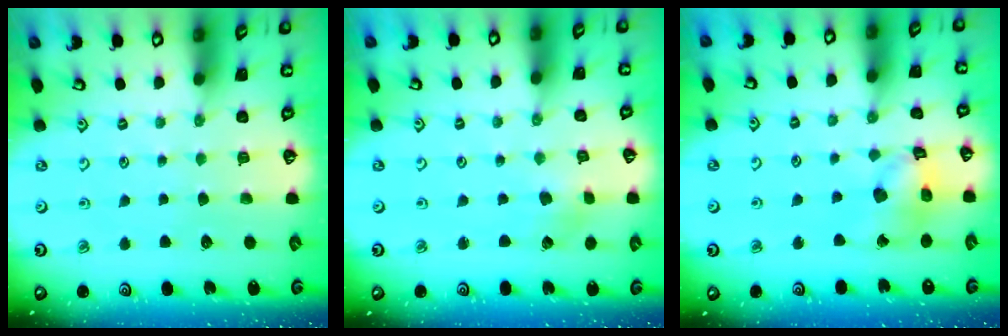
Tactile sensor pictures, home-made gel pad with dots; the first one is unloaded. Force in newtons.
{"total": 2.0, "press": 2.0, "slide": 0.4}
{"total": 12.8, "press": 12.8, "slide": 1.4}